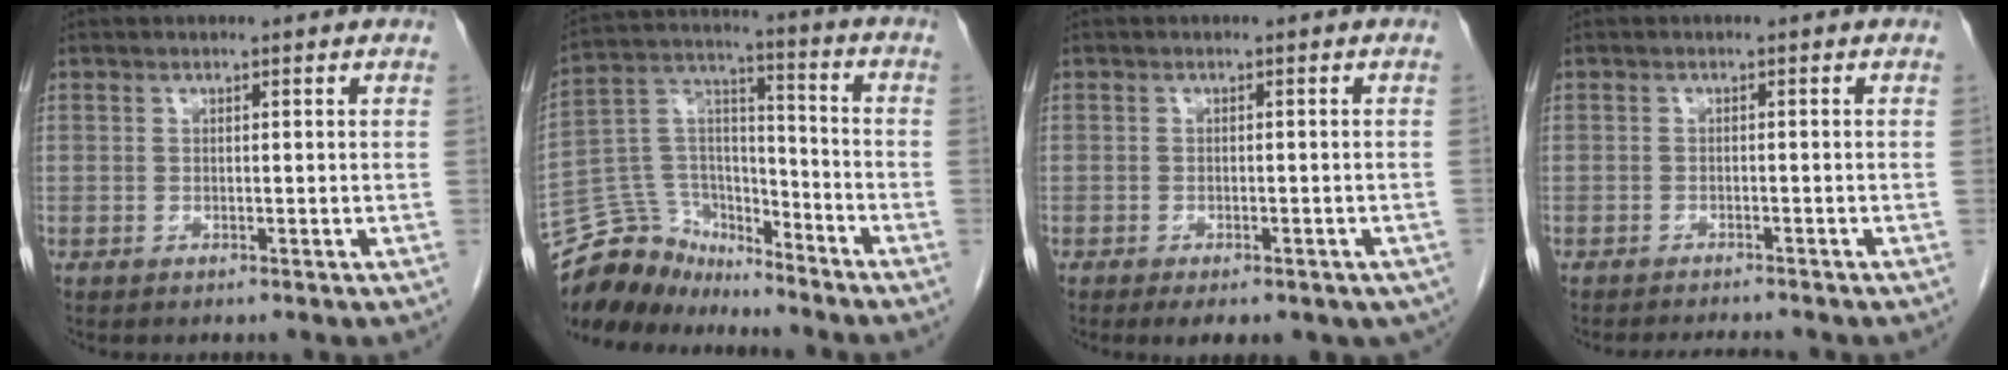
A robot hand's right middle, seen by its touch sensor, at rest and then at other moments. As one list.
[{"total": 12.8, "force": [-12.0, 4.3, 1.0], "torque": [-0.021, 0.057, -0.224]}, {"total": 8.4, "force": [-5.6, 3.9, 4.9], "torque": [-0.063, -0.003, -0.066]}, {"total": 3.9, "force": [-3.8, 0.3, 1.1], "torque": [-0.014, -0.009, -0.053]}]